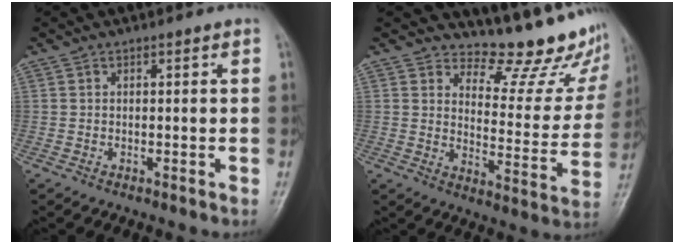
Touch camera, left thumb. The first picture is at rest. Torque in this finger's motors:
{"motor_torque": [0.25, 0.01, -0.44, -0.61, 0.01]}